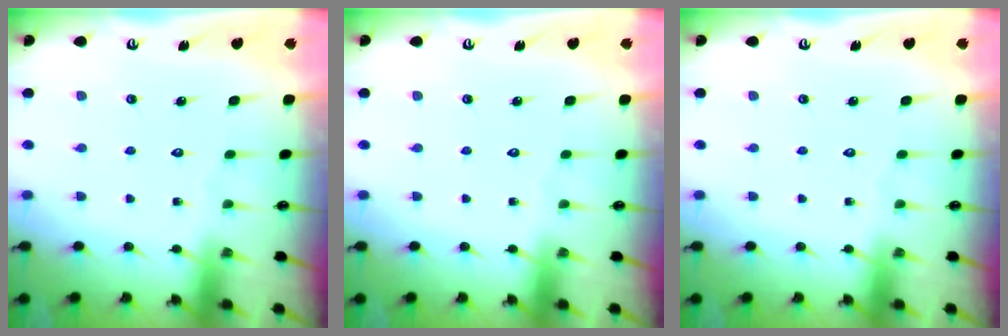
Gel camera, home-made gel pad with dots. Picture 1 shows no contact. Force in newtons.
{"total": 0.0}
{"total": 0.0}